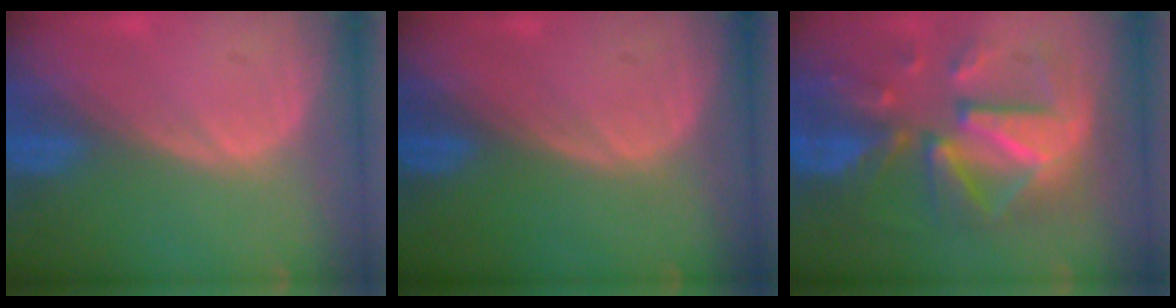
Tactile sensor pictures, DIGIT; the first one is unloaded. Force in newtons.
{"total": 0.0}
{"total": 12.2, "press": 12.1, "slide": 1.1}